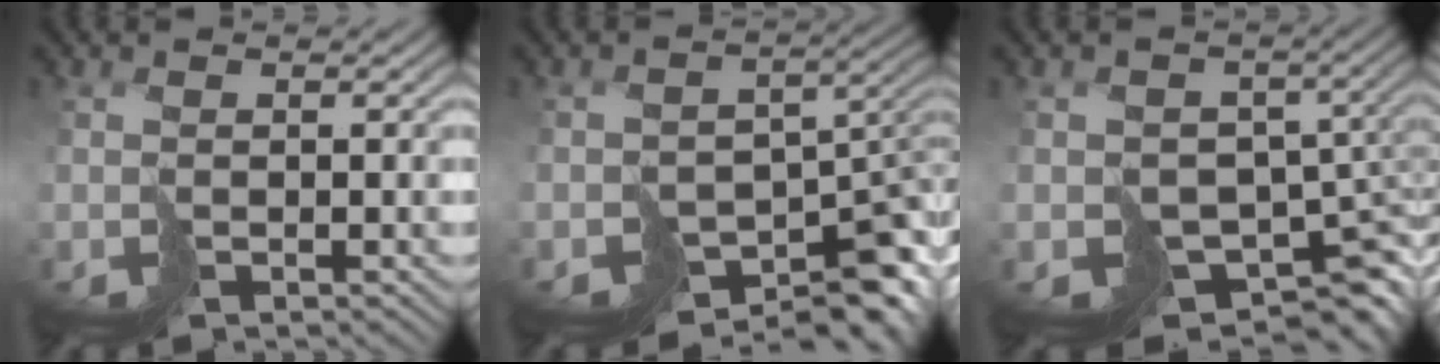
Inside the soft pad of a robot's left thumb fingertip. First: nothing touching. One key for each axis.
{"total": 10.5, "fx": -7.3, "fy": 5.0, "fz": 5.8, "tx": -0.073, "ty": -0.021, "tz": -0.096}
{"total": 8.2, "fx": -3.7, "fy": 5.7, "fz": 4.7, "tx": -0.064, "ty": -0.033, "tz": -0.044}